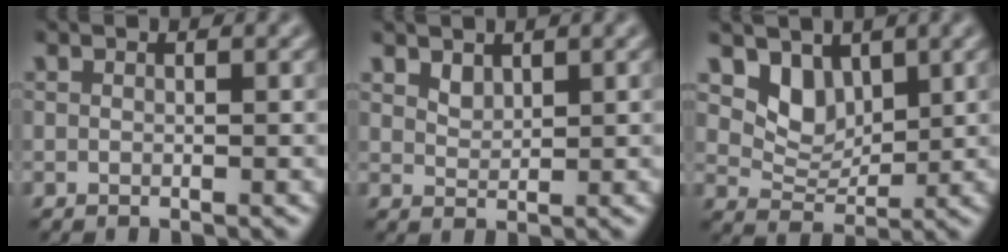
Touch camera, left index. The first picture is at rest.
{"total": 0.6, "force": [0.5, 0.3, 0.1], "torque": [-0.005, -0.003, 0.019]}
{"total": 3.0, "force": [1.4, 2.1, 1.5], "torque": [-0.033, -0.014, 0.027]}